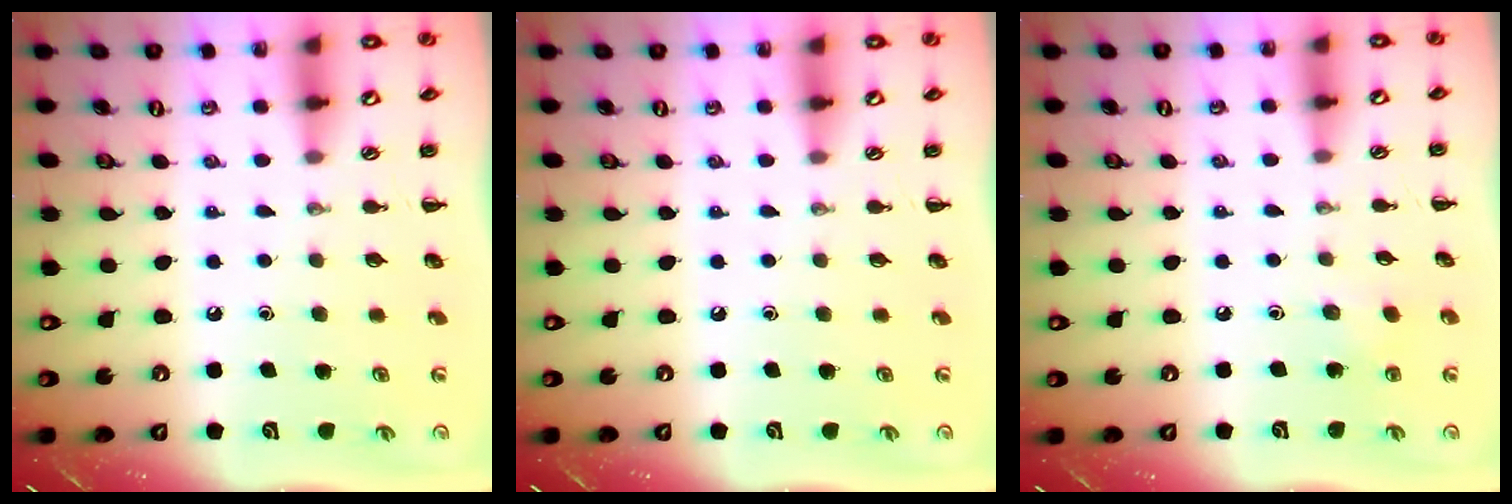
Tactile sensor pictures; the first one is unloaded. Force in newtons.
{"total": 0.0}
{"total": 3.0, "press": 2.8, "slide": 1.0}